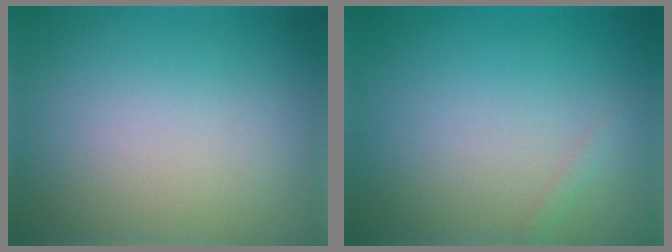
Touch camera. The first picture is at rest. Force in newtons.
{"total": 0.5, "press": 0.5, "slide": 0.0}